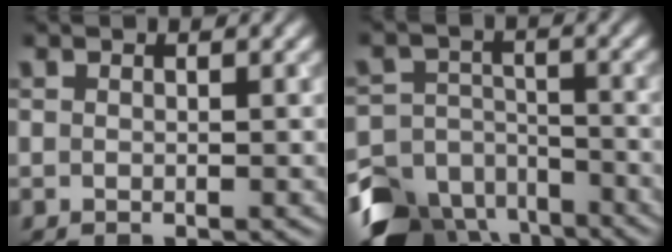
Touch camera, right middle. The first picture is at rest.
{"total": 9.3, "force": [-7.1, 5.4, 2.7], "torque": [-0.037, -0.004, -0.121]}